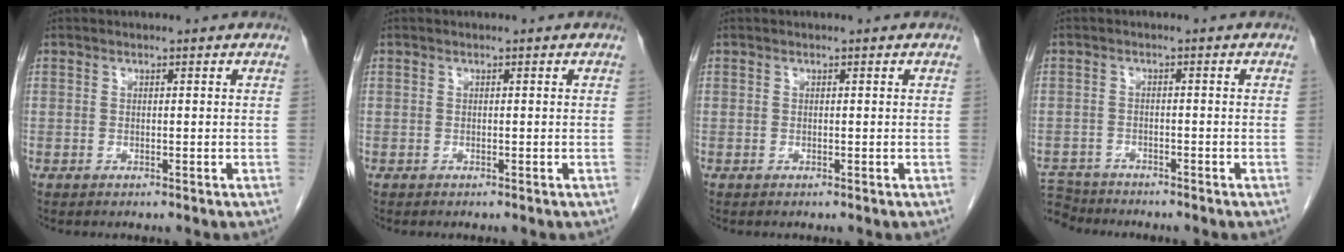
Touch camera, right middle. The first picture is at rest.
{"total": 0.0}
{"total": 0.0}
{"total": 6.1, "force": [-5.8, 1.8, 0.3], "torque": [-0.011, -0.001, -0.104]}